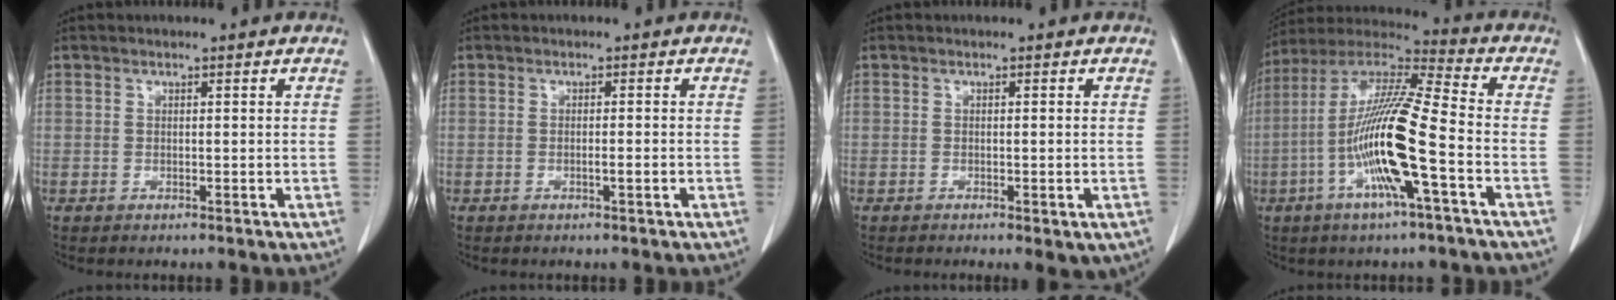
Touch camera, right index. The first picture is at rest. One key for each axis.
{"total": 1.2, "fx": -0.5, "fy": 0.0, "fz": 1.1, "tx": -0.021, "ty": 0.000, "tz": -0.006}
{"total": 3.3, "fx": -1.4, "fy": 0.8, "fz": 2.8, "tx": -0.035, "ty": -0.008, "tz": -0.015}
{"total": 16.5, "fx": -4.6, "fy": 0.6, "fz": 15.9, "tx": -0.317, "ty": -0.001, "tz": -0.093}